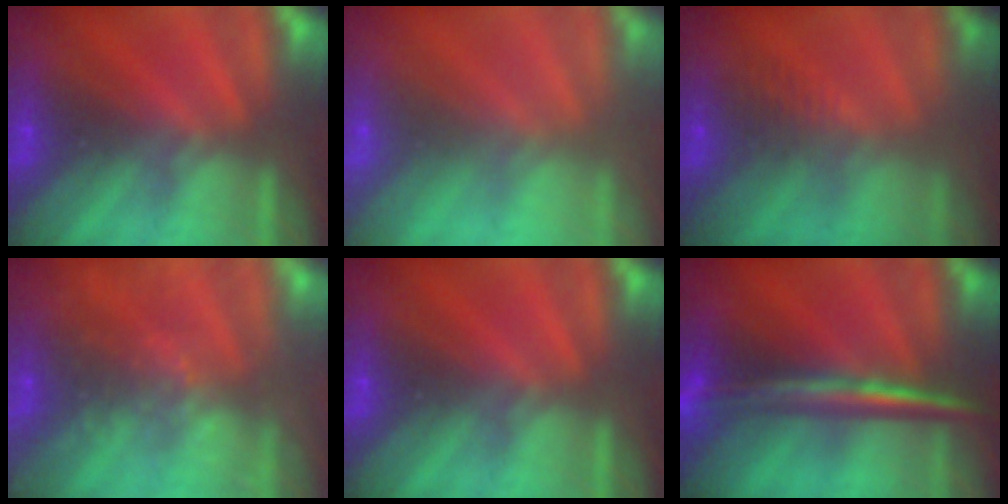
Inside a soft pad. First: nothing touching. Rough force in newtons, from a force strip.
{"total": 8.7}
{"total": 2.5}
{"total": 6.4}
{"total": 0.0}
{"total": 2.9}